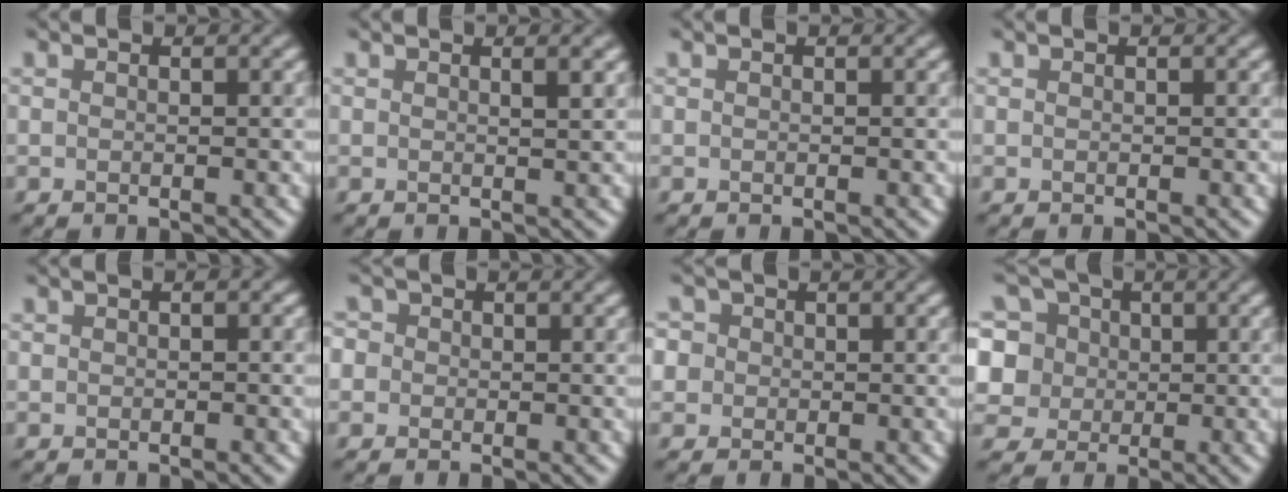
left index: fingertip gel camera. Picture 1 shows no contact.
{"total": 1.3, "force": [0.6, 0.0, 1.1], "torque": [-0.016, 0.000, 0.007]}
{"total": 0.0}
{"total": 0.0}
{"total": 0.5, "force": [0.1, 0.4, 0.3], "torque": [-0.005, -0.001, -0.002]}
{"total": 2.4, "force": [0.7, 2.2, 0.7], "torque": [0.015, 0.020, -0.024]}
{"total": 4.3, "force": [1.3, 3.8, 1.5], "torque": [-0.020, 0.035, -0.011]}
{"total": 9.9, "force": [3.2, 8.6, 4.0], "torque": [-0.098, 0.040, 0.035]}